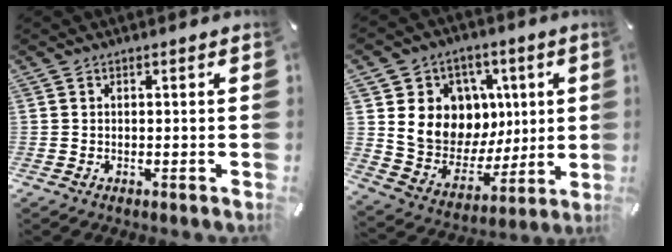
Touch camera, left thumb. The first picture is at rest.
{"total": 13.5, "force": [2.3, 12.8, 3.7], "torque": [-0.046, -0.026, 0.062]}